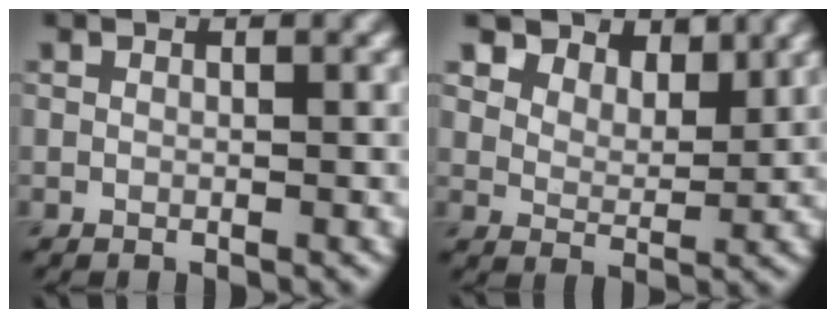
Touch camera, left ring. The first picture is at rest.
{"total": 8.6, "force": [6.6, 4.5, 3.2], "torque": [-0.084, -0.006, 0.128]}